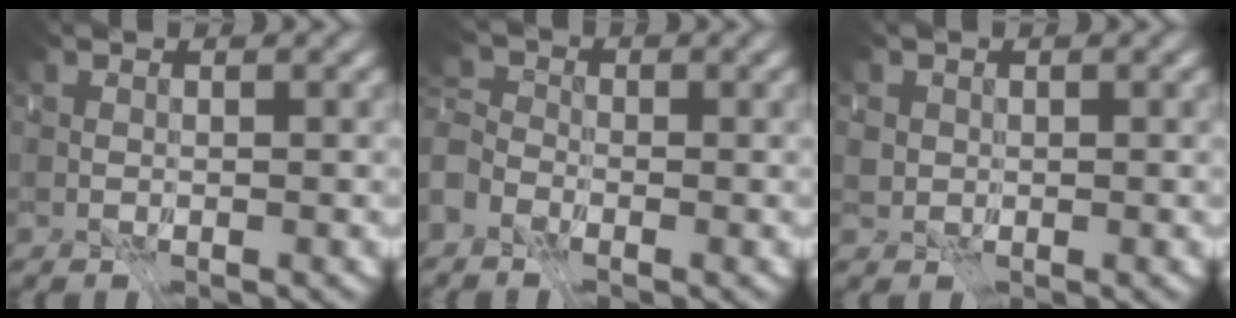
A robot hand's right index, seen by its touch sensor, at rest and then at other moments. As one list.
[{"total": 4.9, "force": [-4.8, 0.7, 0.1], "torque": [0.025, -0.018, -0.085]}, {"total": 1.9, "force": [0.9, 1.6, 0.6], "torque": [-0.007, 0.000, 0.009]}]